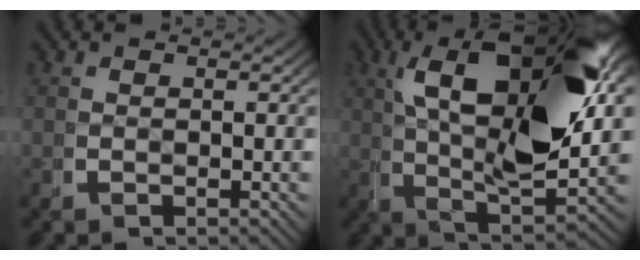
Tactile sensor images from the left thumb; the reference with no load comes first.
{"total": 20.2, "force": [3.4, 9.2, 17.6], "torque": [-0.280, -0.014, 0.062]}